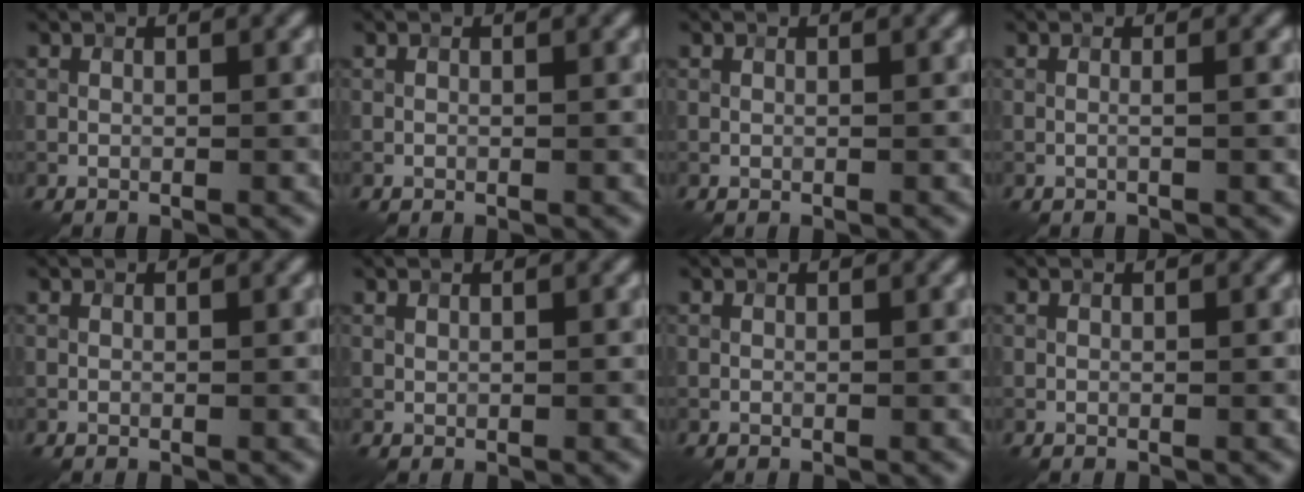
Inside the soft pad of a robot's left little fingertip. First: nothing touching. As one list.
[{"total": 0.0}, {"total": 0.0}, {"total": 1.0, "force": [0.1, 0.4, 0.9], "torque": [-0.009, -0.009, -0.012]}, {"total": 0.0}, {"total": 0.0}, {"total": 0.0}, {"total": 0.0}]